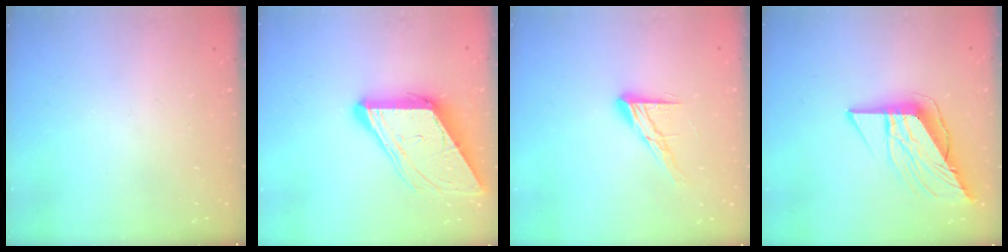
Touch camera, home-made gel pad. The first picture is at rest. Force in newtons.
{"total": 11.5, "press": 11.4, "slide": 1.1}
{"total": 10.6, "press": 10.6, "slide": 0.8}
{"total": 11.4, "press": 11.3, "slide": 1.3}